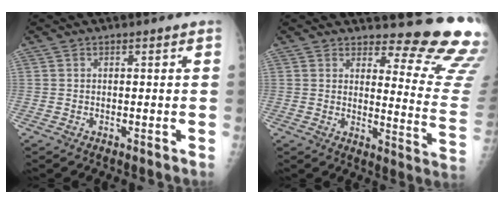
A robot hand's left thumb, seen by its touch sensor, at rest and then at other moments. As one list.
[{"total": 15.3, "force": [14.5, 1.8, 4.6], "torque": [-0.026, -0.183, 0.156]}]